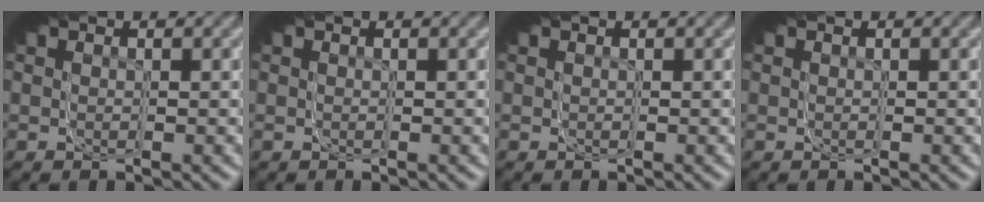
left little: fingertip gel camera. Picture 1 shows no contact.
{"total": 0.0}
{"total": 0.0}
{"total": 0.0}